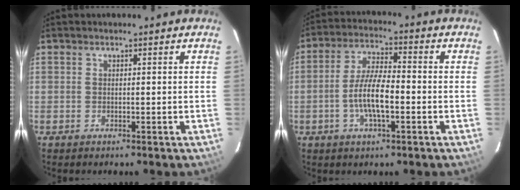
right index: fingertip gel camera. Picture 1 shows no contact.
{"total": 8.5, "force": [-2.4, 2.5, 7.8], "torque": [-0.156, 0.003, -0.044]}